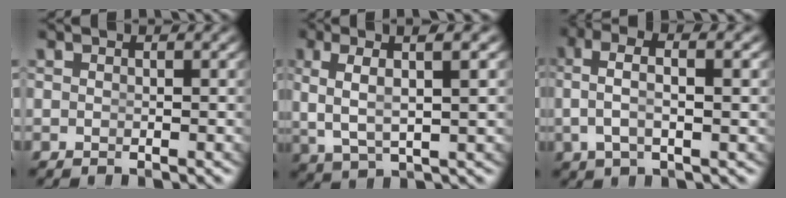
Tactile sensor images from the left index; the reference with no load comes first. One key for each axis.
{"total": 5.7, "fx": 1.8, "fy": 2.0, "fz": 5.0, "tx": -0.088, "ty": 0.013, "tz": 0.037}
{"total": 4.4, "fx": 0.8, "fy": 1.8, "fz": 3.9, "tx": -0.077, "ty": 0.002, "tz": 0.015}